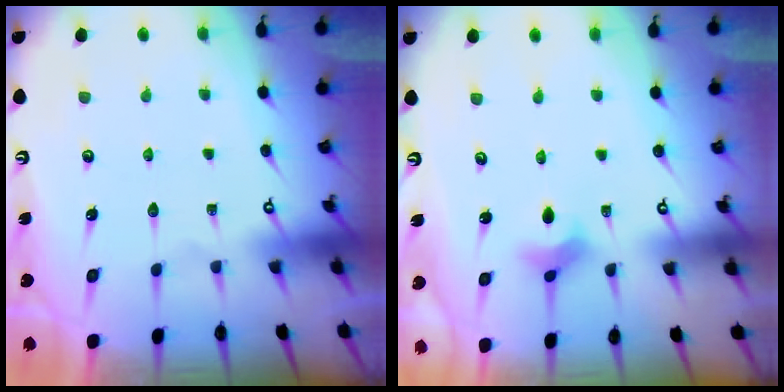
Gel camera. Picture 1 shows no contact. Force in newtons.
{"total": 2.7, "press": 2.6, "slide": 0.6}